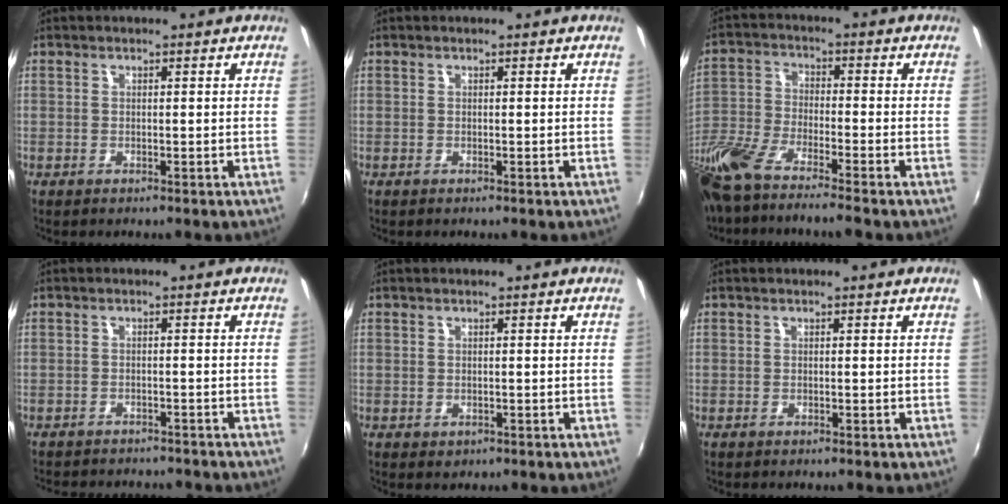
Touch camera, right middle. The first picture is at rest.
{"total": 0.0}
{"total": 14.1, "force": [-11.0, 2.1, 8.6], "torque": [-0.199, -0.035, -0.217]}
{"total": 8.6, "force": [-7.8, 2.2, 2.7], "torque": [-0.068, -0.012, -0.110]}
{"total": 0.7, "force": [-0.2, 0.6, 0.3], "torque": [-0.003, -0.001, -0.001]}
{"total": 0.0}